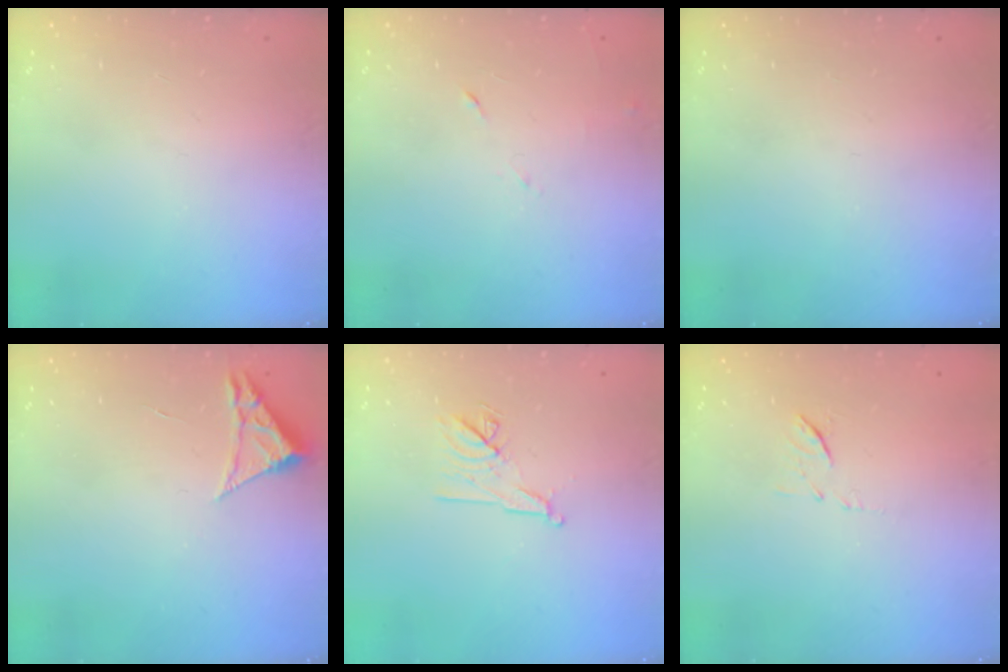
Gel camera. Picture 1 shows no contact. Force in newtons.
{"total": 3.9, "press": 3.8, "slide": 0.8}
{"total": 0.0}
{"total": 2.3, "press": 2.3, "slide": 0.4}
{"total": 8.9, "press": 8.9, "slide": 1.1}
{"total": 6.0, "press": 6.0, "slide": 0.6}